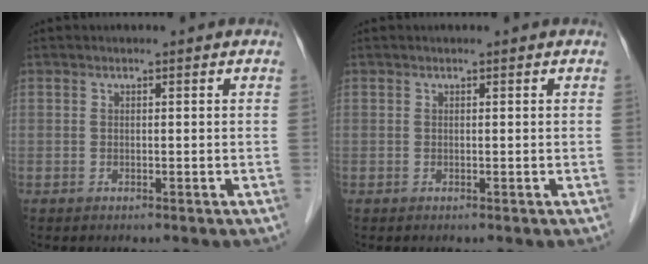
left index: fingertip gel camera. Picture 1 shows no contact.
{"total": 0.0}